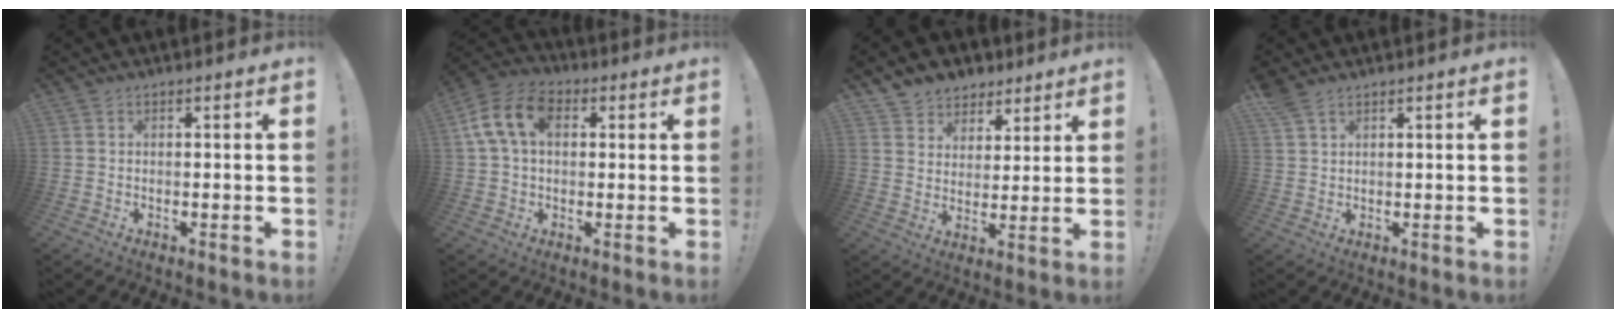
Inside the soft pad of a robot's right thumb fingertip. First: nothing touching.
{"total": 12.9, "force": [3.5, 8.5, 9.1], "torque": [-0.163, 0.007, 0.067]}
{"total": 7.4, "force": [4.9, 5.5, 0.7], "torque": [-0.017, -0.036, 0.099]}
{"total": 5.3, "force": [4.3, 1.9, 2.5], "torque": [-0.057, -0.018, 0.084]}